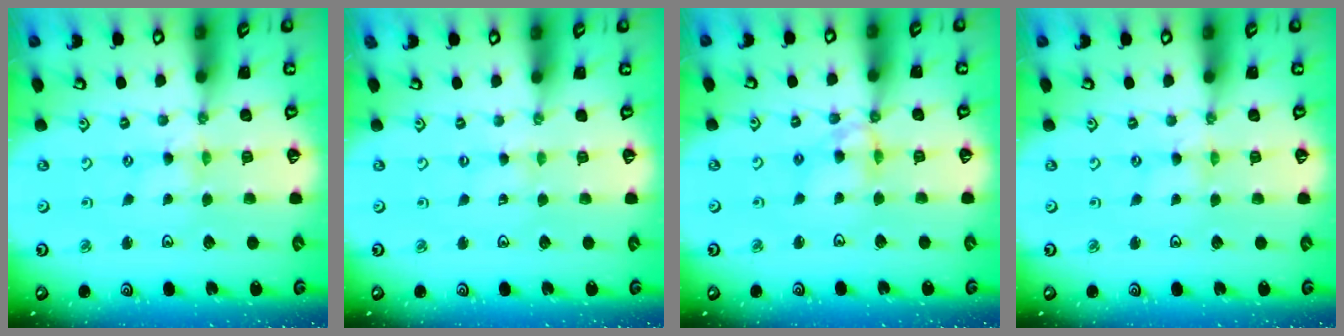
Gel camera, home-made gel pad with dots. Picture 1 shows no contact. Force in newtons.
{"total": 0.0}
{"total": 9.0, "press": 9.0, "slide": 0.9}
{"total": 0.0}